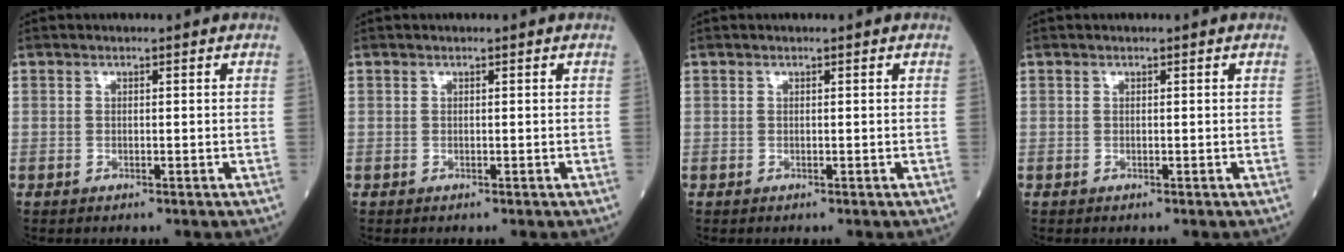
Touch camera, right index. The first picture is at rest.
{"total": 0.0}
{"total": 0.0}
{"total": 0.0}